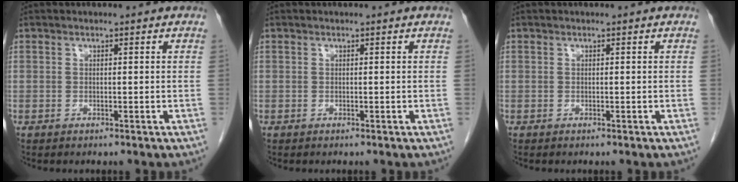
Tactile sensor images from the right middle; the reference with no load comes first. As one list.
[{"total": 0.0}, {"total": 0.0}]